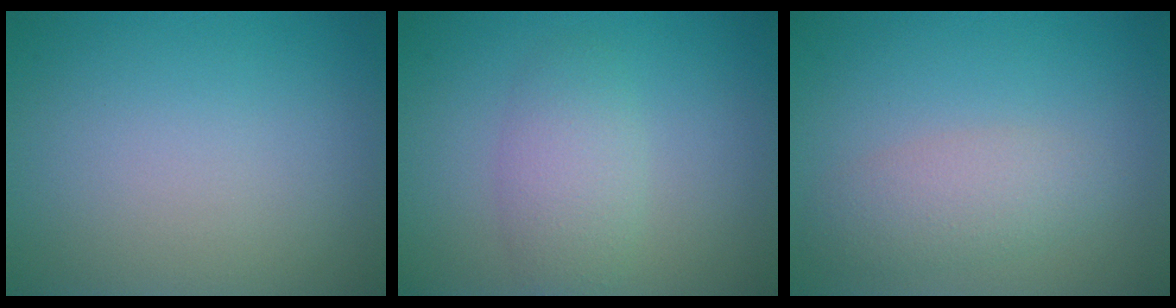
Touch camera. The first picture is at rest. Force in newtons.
{"total": 2.9, "press": 2.9, "slide": 0.1}
{"total": 2.9, "press": 2.9, "slide": 0.1}